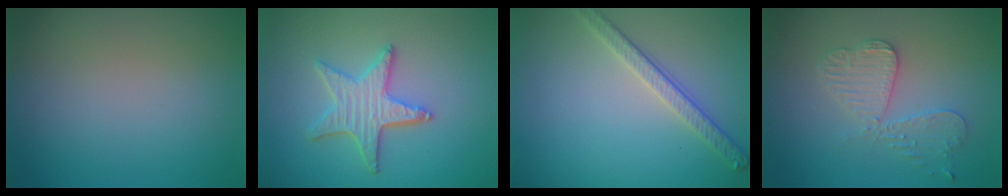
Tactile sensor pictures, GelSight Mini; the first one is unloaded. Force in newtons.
{"total": 4.2, "press": 3.7, "slide": 2.1}
{"total": 2.8, "press": 2.7, "slide": 0.8}
{"total": 3.4, "press": 3.4, "slide": 0.6}